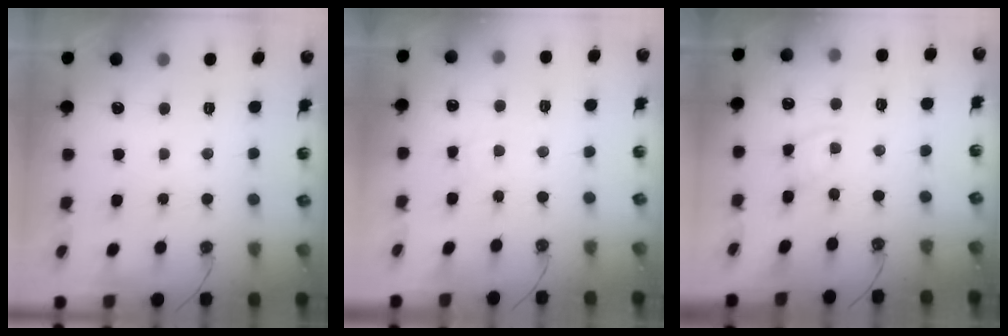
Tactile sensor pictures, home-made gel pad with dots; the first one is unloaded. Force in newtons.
{"total": 1.9, "press": 1.9, "slide": 0.3}
{"total": 1.9, "press": 1.9, "slide": 0.3}